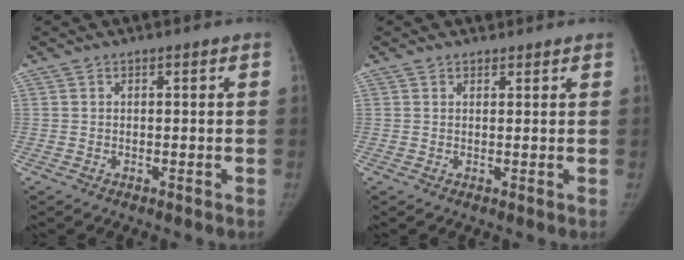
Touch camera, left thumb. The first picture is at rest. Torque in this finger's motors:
{"motor_torque": [-0.12, -0.03, -0.17, 0.09, 0.05]}